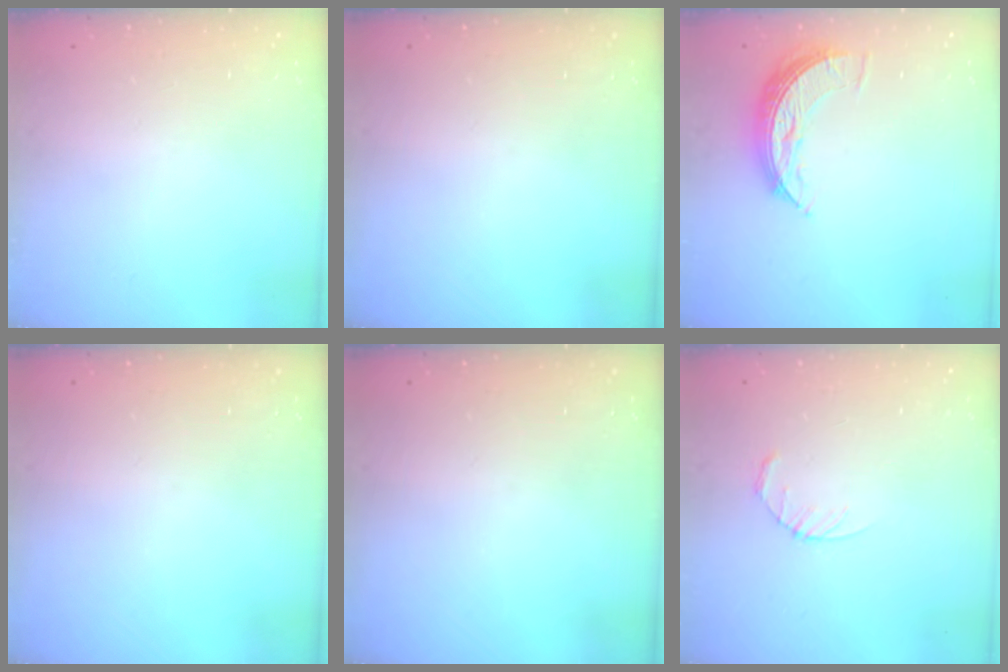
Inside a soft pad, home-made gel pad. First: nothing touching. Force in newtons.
{"total": 0.0}
{"total": 7.8, "press": 7.8, "slide": 0.3}
{"total": 0.0}
{"total": 0.0}
{"total": 3.2, "press": 3.2, "slide": 0.5}